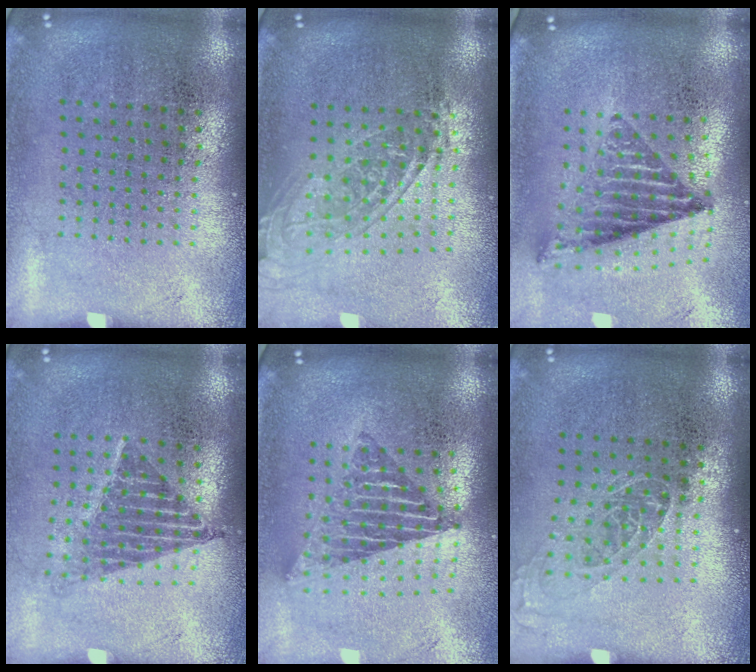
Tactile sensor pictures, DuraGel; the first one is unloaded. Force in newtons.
{"total": 1.6, "press": 1.3, "slide": 0.9}
{"total": 1.3, "press": 1.1, "slide": 0.7}
{"total": 1.3, "press": 1.1, "slide": 0.7}
{"total": 1.9, "press": 1.5, "slide": 1.2}
{"total": 1.0, "press": 0.9, "slide": 0.5}